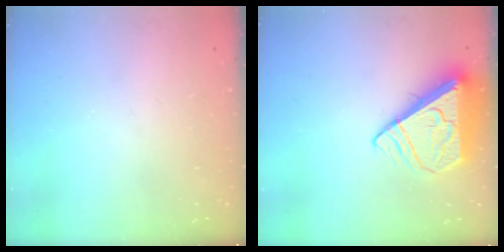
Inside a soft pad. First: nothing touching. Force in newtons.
{"total": 7.8, "press": 7.8, "slide": 0.9}